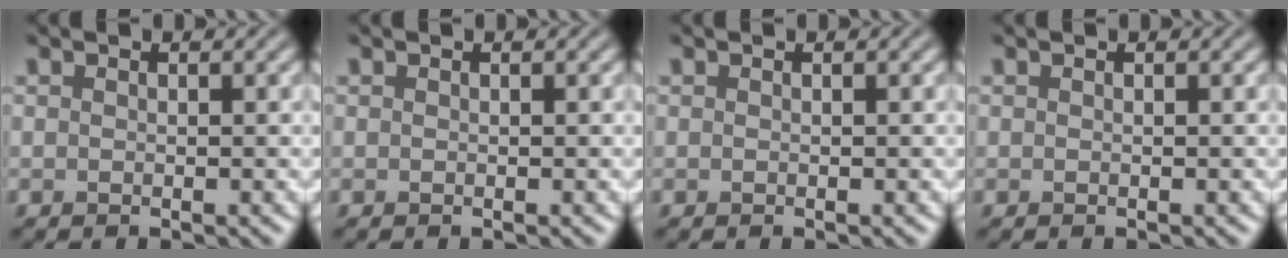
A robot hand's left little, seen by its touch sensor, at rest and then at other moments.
{"total": 0.0}
{"total": 0.0}
{"total": 0.0}